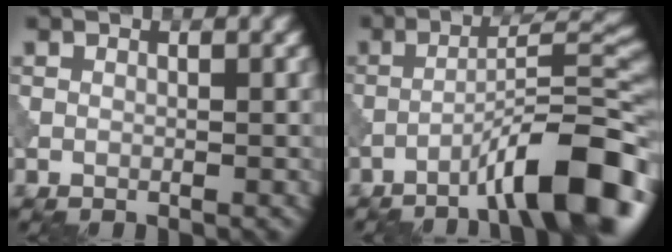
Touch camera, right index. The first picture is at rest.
{"total": 10.0, "force": [-6.0, 1.6, 7.9], "torque": [-0.111, 0.025, -0.096]}